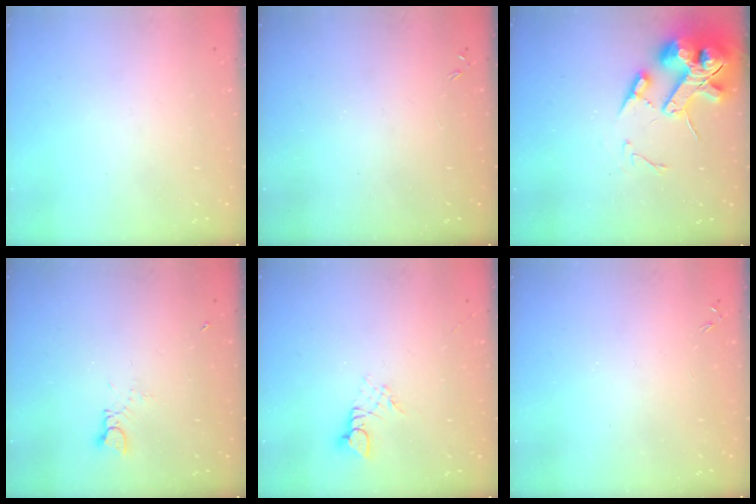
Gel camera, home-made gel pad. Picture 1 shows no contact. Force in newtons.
{"total": 0.0}
{"total": 15.9, "press": 15.7, "slide": 2.4}
{"total": 1.4, "press": 1.4, "slide": 0.2}
{"total": 2.7, "press": 2.7, "slide": 0.4}
{"total": 0.0}